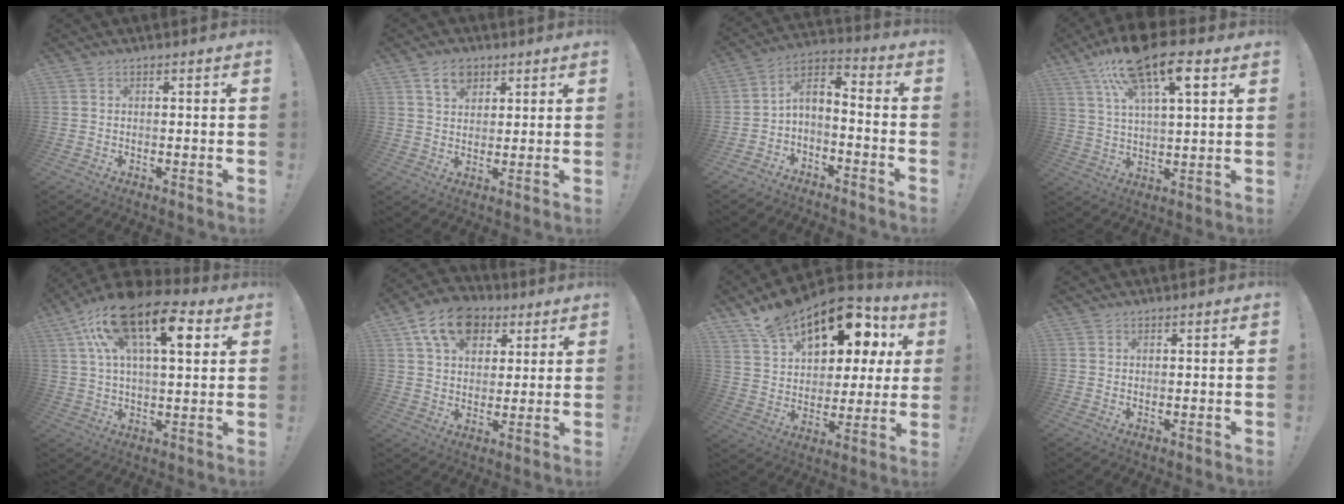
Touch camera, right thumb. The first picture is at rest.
{"total": 6.8, "force": [4.0, 4.7, 2.8], "torque": [-0.040, -0.012, 0.075]}
{"total": 4.7, "force": [-3.7, 2.2, 2.0], "torque": [-0.036, 0.014, -0.067]}
{"total": 17.0, "force": [9.6, 5.9, 12.7], "torque": [-0.202, -0.044, 0.159]}
{"total": 19.4, "force": [8.5, 8.2, 15.3], "torque": [-0.248, -0.030, 0.138]}
{"total": 14.6, "force": [7.1, 10.5, 7.2], "torque": [-0.108, -0.030, 0.134]}
{"total": 19.9, "force": [13.1, 11.0, 10.2], "torque": [-0.145, -0.088, 0.240]}
{"total": 0.5, "force": [0.3, 0.4, -0.1], "torque": [0.003, 0.000, 0.007]}